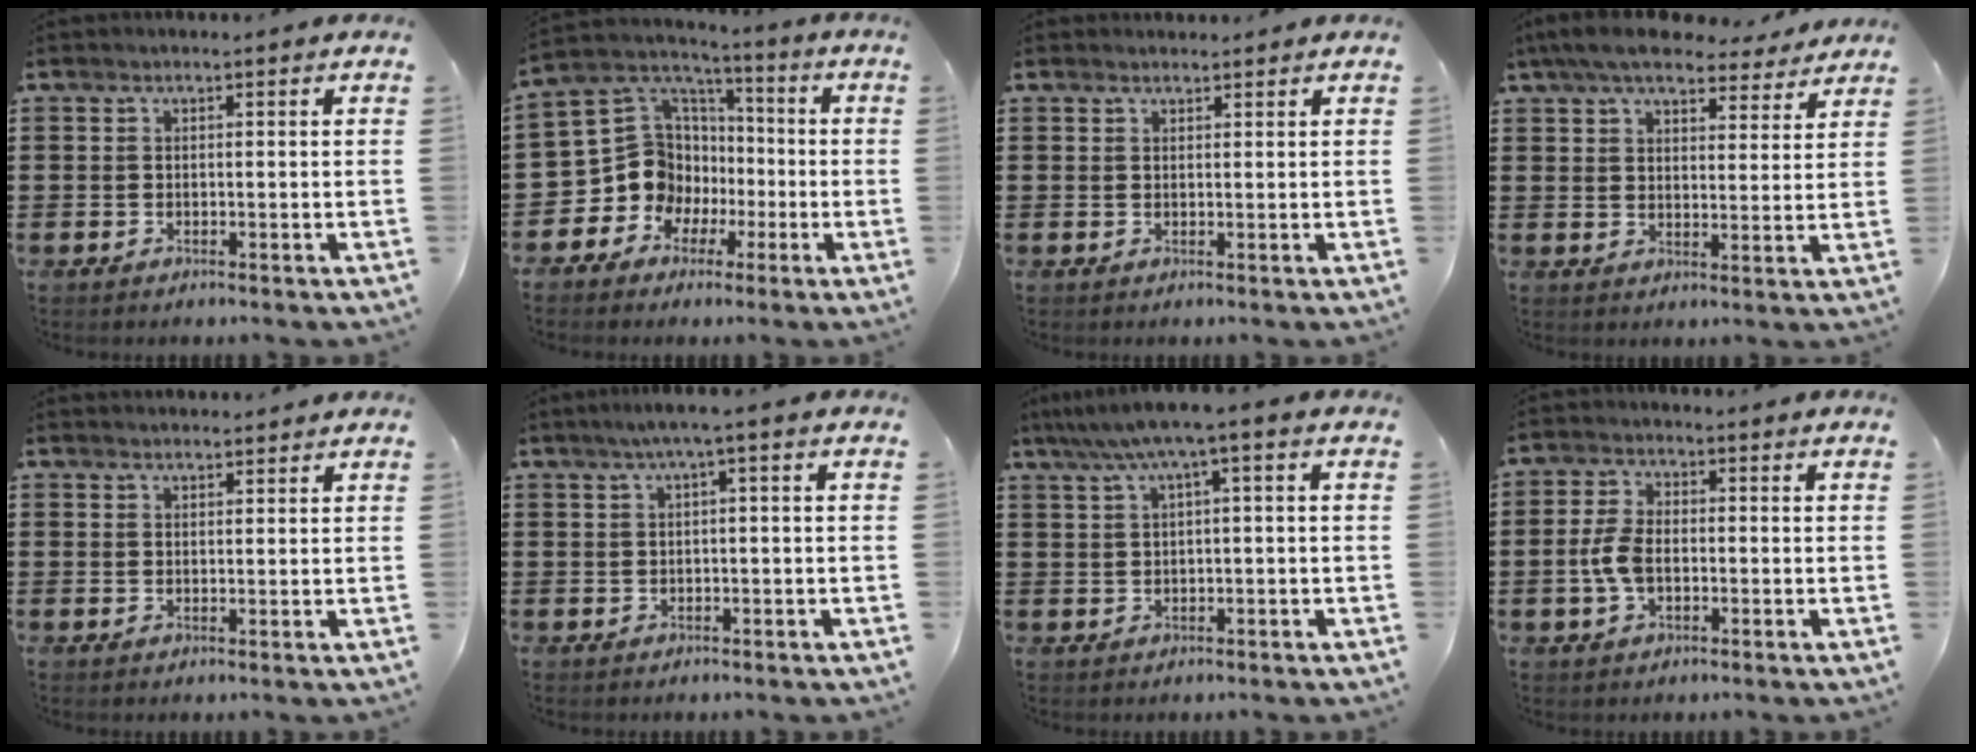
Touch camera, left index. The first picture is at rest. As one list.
[{"total": 11.1, "force": [-2.2, 10.3, 3.5], "torque": [-0.128, -0.011, -0.037]}, {"total": 0.9, "force": [0.9, 0.2, 0.1], "torque": [-0.004, 0.000, 0.017]}, {"total": 7.5, "force": [6.5, 1.4, 3.4], "torque": [-0.079, -0.022, 0.118]}, {"total": 1.5, "force": [1.5, 0.1, 0.1], "torque": [-0.005, 0.002, 0.029]}, {"total": 2.1, "force": [-0.2, -0.2, 2.1], "torque": [-0.036, -0.004, -0.005]}, {"total": 4.2, "force": [0.9, 0.0, 4.1], "torque": [-0.079, -0.004, 0.010]}, {"total": 5.1, "force": [-0.8, 2.8, 4.3], "torque": [-0.105, -0.003, -0.021]}]